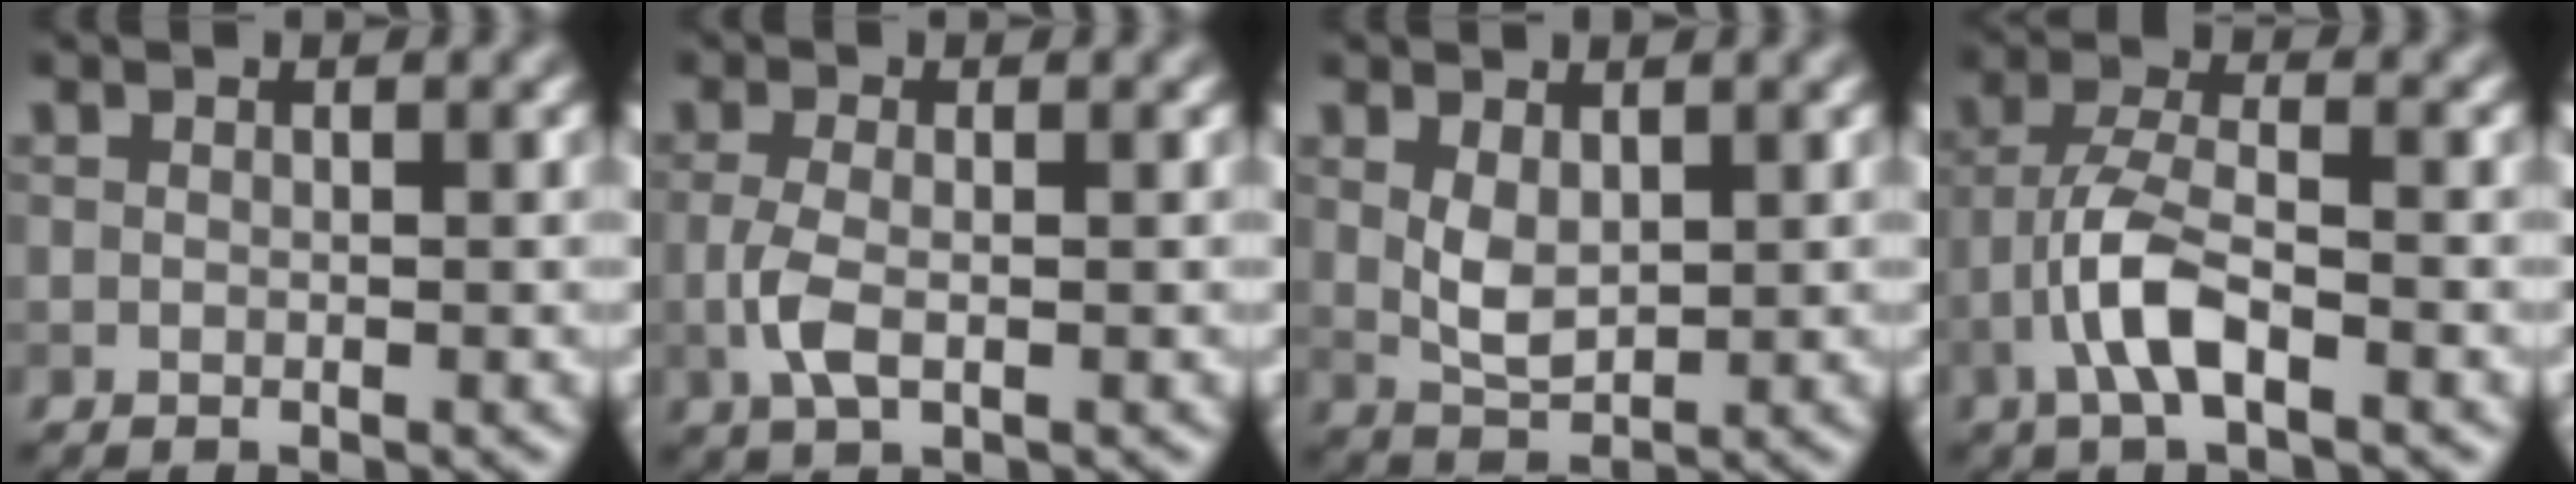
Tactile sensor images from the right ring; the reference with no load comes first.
{"total": 2.6, "force": [-0.7, 1.0, 2.3], "torque": [-0.057, -0.004, -0.018]}
{"total": 2.7, "force": [0.6, 1.5, 2.2], "torque": [-0.052, -0.003, 0.018]}
{"total": 4.7, "force": [-2.2, 1.4, 3.9], "torque": [-0.077, 0.008, -0.050]}